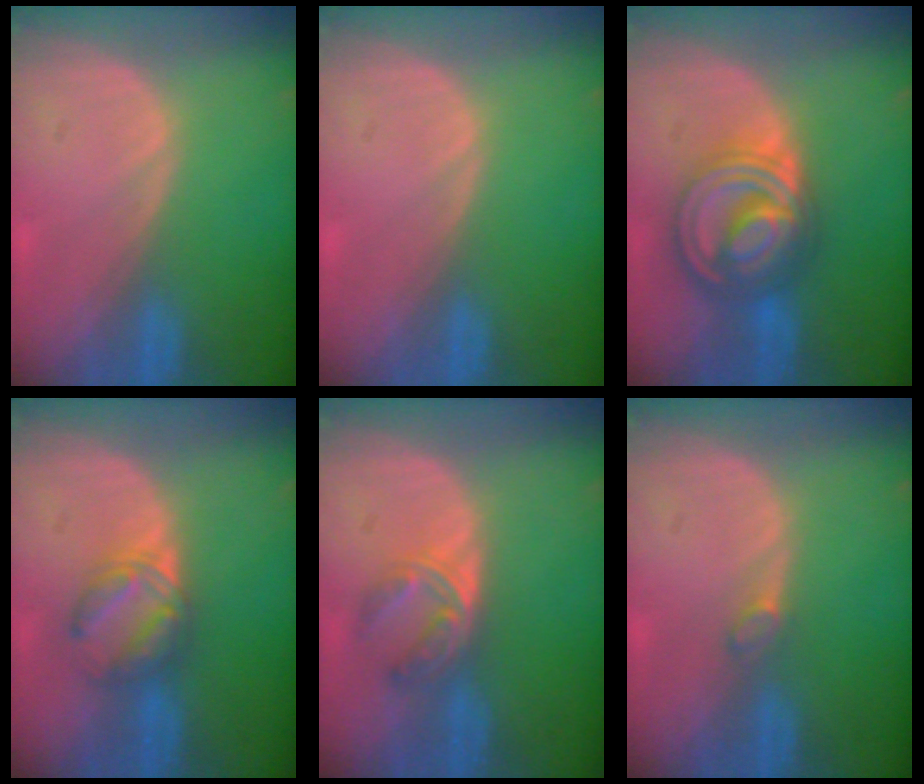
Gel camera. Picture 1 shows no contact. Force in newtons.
{"total": 0.0}
{"total": 9.2, "press": 9.2, "slide": 0.6}
{"total": 5.8, "press": 5.4, "slide": 2.2}
{"total": 5.7, "press": 4.5, "slide": 3.5}
{"total": 1.2, "press": 1.1, "slide": 0.2}